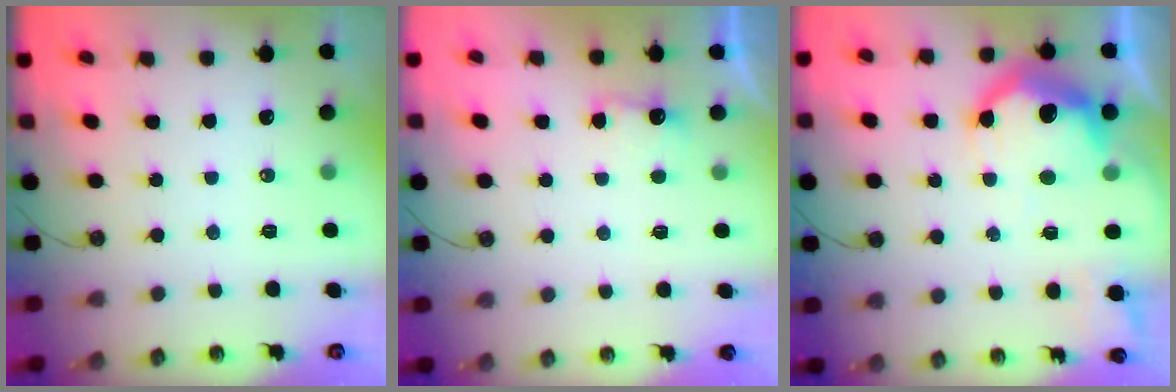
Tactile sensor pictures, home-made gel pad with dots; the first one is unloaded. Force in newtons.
{"total": 3.6, "press": 3.5, "slide": 0.8}
{"total": 18.8, "press": 18.7, "slide": 1.4}